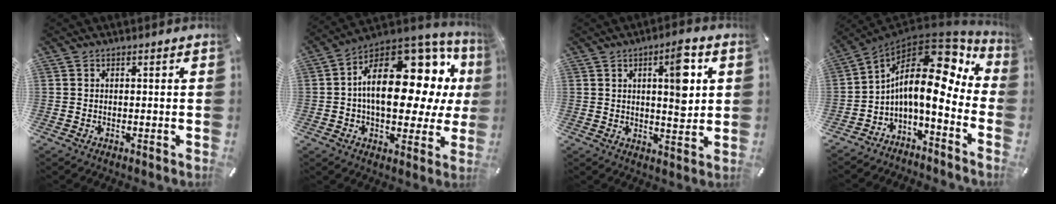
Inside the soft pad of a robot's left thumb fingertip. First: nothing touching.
{"total": 23.5, "force": [5.0, 13.6, 18.5], "torque": [-0.273, -0.034, 0.091]}
{"total": 10.2, "force": [3.5, 3.9, 8.7], "torque": [-0.108, -0.019, 0.048]}
{"total": 15.9, "force": [3.7, 7.4, 13.6], "torque": [-0.236, -0.051, 0.061]}